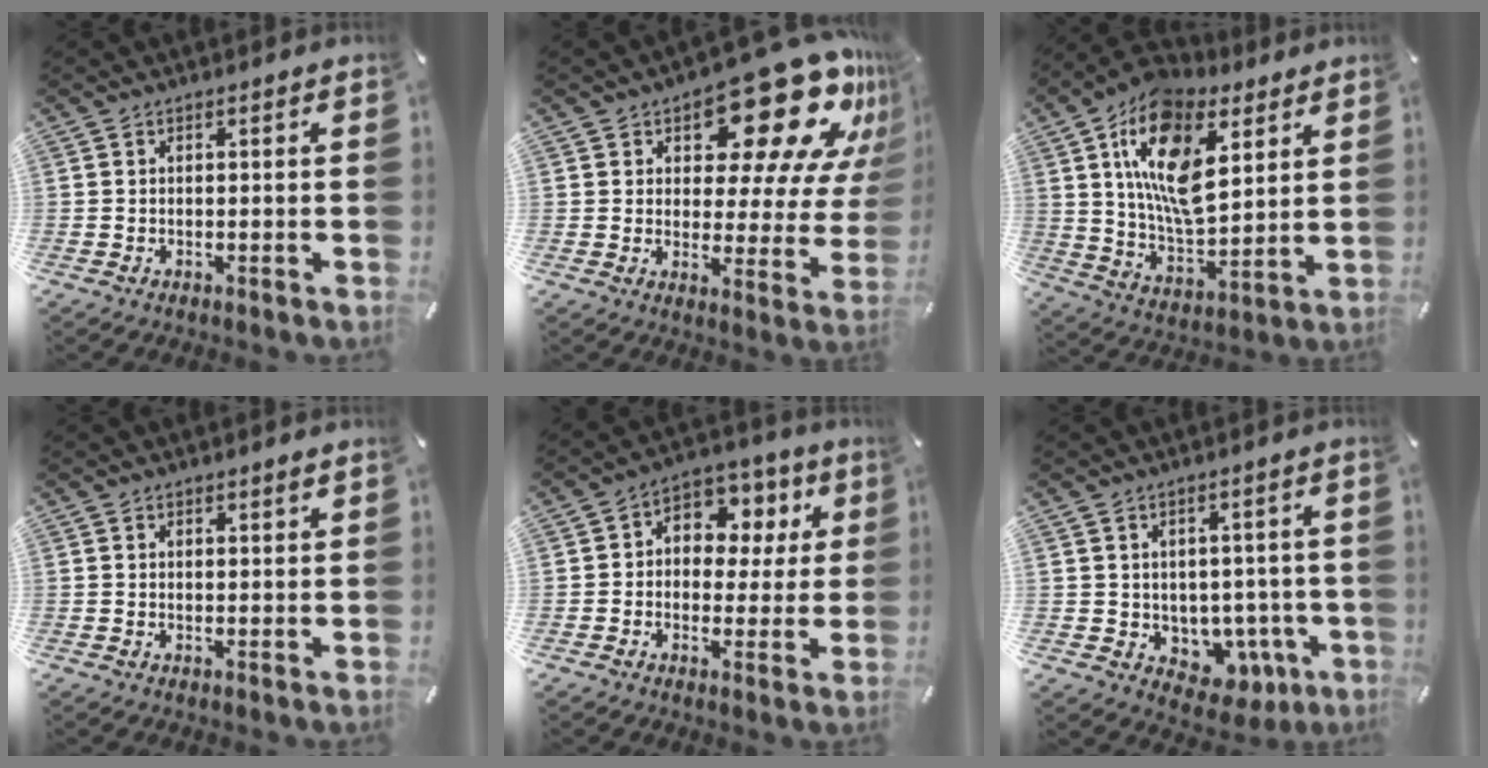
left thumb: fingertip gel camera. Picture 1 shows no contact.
{"total": 21.4, "force": [14.0, 9.1, 13.4], "torque": [-0.176, -0.104, 0.229]}
{"total": 18.8, "force": [8.0, 10.5, 13.4], "torque": [-0.263, -0.021, 0.139]}
{"total": 1.1, "force": [1.0, 0.4, 0.3], "torque": [0.002, -0.005, 0.017]}
{"total": 8.9, "force": [1.4, 7.6, 4.3], "torque": [-0.058, -0.006, 0.024]}
{"total": 6.4, "force": [1.1, 6.0, 1.8], "torque": [-0.015, -0.020, 0.031]}